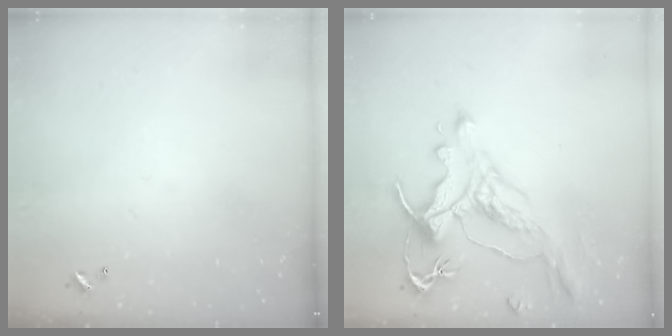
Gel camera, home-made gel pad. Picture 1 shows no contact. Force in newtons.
{"total": 1.7, "press": 1.2, "slide": 1.1}